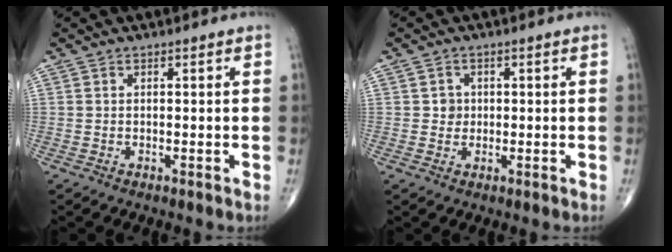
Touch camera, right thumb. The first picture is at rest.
{"total": 2.1, "force": [0.1, 2.0, 0.7], "torque": [0.002, 0.004, 0.000]}